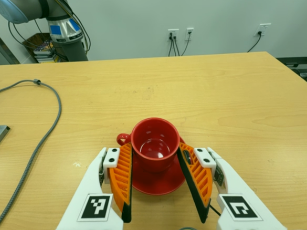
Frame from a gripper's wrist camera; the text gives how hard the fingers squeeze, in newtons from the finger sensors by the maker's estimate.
{"total": 2.4, "left": 1.9, "right": 2.9}